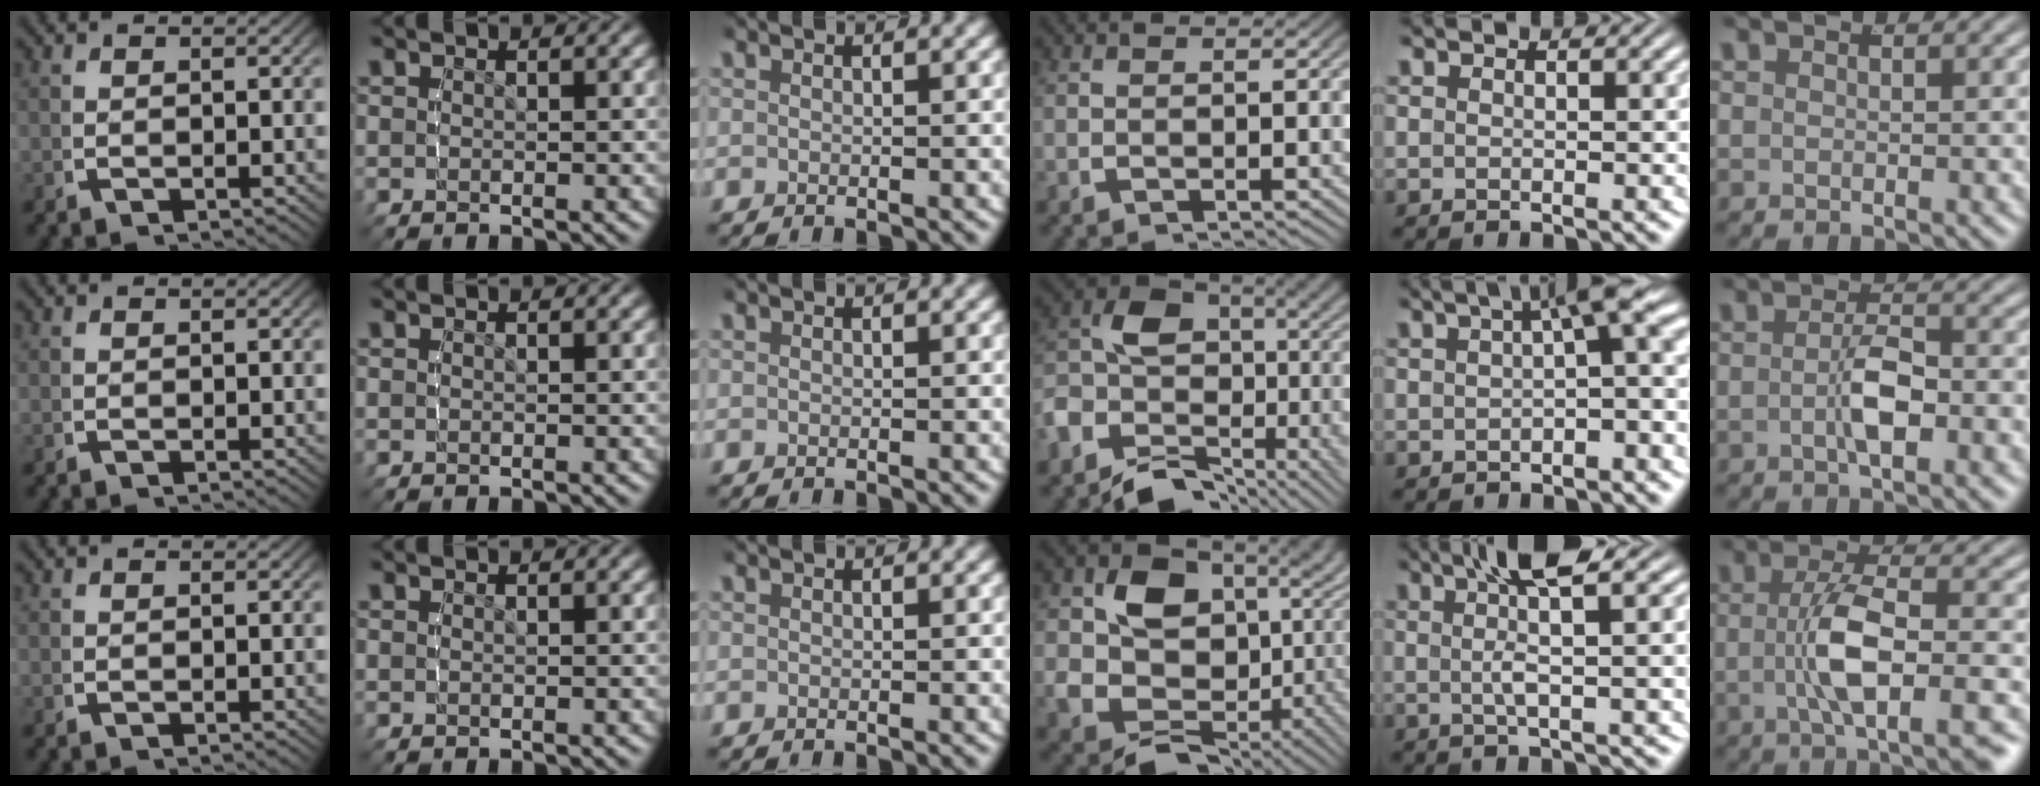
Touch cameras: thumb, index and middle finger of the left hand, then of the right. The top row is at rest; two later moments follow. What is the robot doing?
{"motion": "lift_and_place", "object": "stress ball aka squeeze ball"}